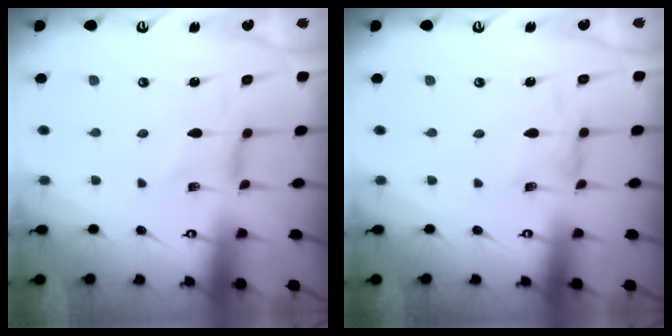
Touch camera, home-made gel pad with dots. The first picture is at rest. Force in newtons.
{"total": 1.7, "press": 1.6, "slide": 0.3}